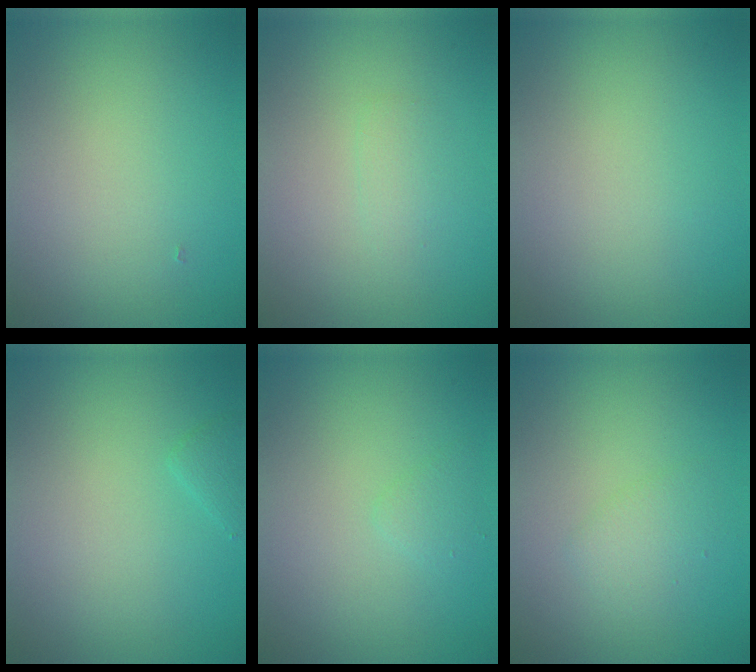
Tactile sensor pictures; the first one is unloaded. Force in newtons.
{"total": 1.0, "press": 1.0, "slide": 0.1}
{"total": 0.0}
{"total": 0.9, "press": 0.9, "slide": 0.1}
{"total": 0.9, "press": 0.9, "slide": 0.0}
{"total": 1.4, "press": 1.4, "slide": 0.0}